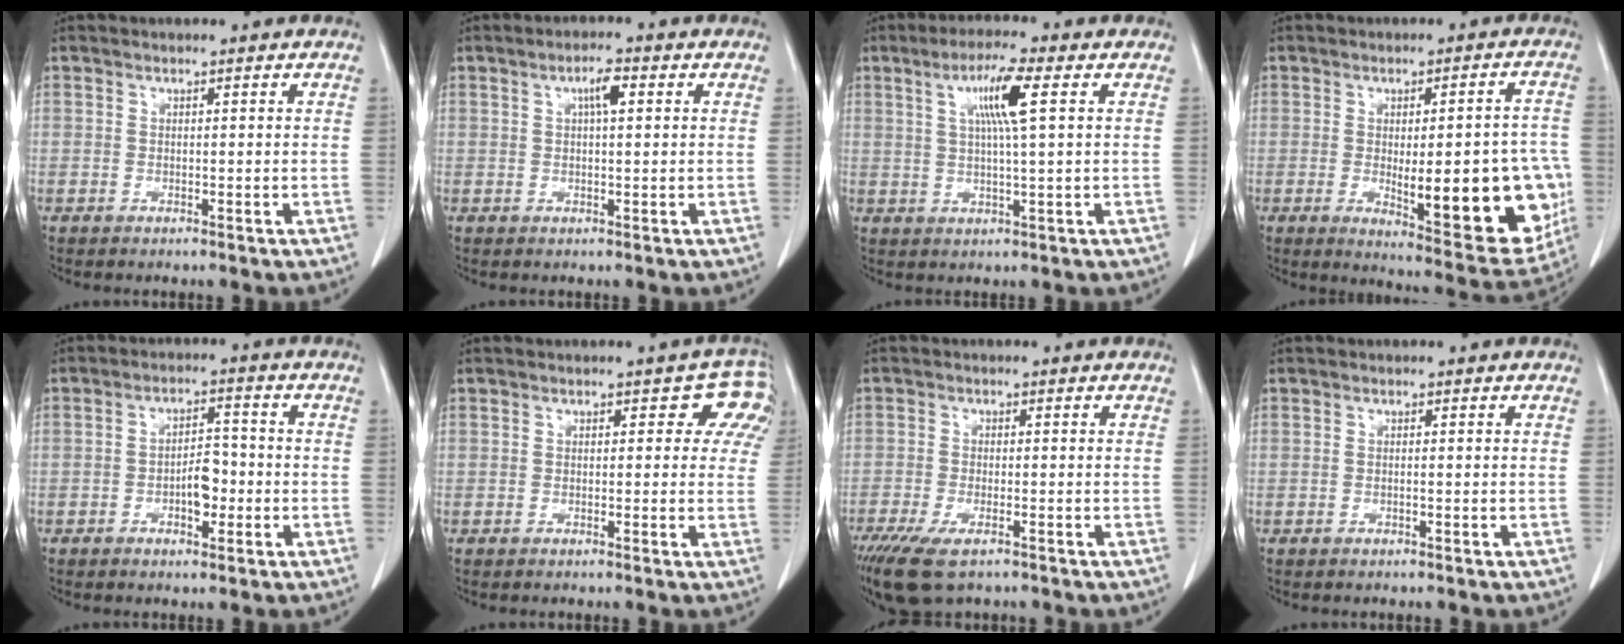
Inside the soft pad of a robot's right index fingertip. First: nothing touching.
{"total": 3.1, "force": [0.9, 0.6, 2.9], "torque": [-0.051, 0.006, 0.015]}
{"total": 7.0, "force": [2.2, -0.3, 6.7], "torque": [-0.123, 0.005, 0.039]}
{"total": 18.2, "force": [-3.2, 5.2, 17.2], "torque": [-0.154, 0.008, -0.010]}
{"total": 4.4, "force": [-1.3, 2.0, 3.8], "torque": [-0.056, 0.012, -0.019]}
{"total": 4.5, "force": [2.1, 3.2, 2.3], "torque": [0.001, 0.004, 0.003]}
{"total": 8.6, "force": [-6.1, 2.4, 5.6], "torque": [-0.097, -0.020, -0.101]}
{"total": 0.0}